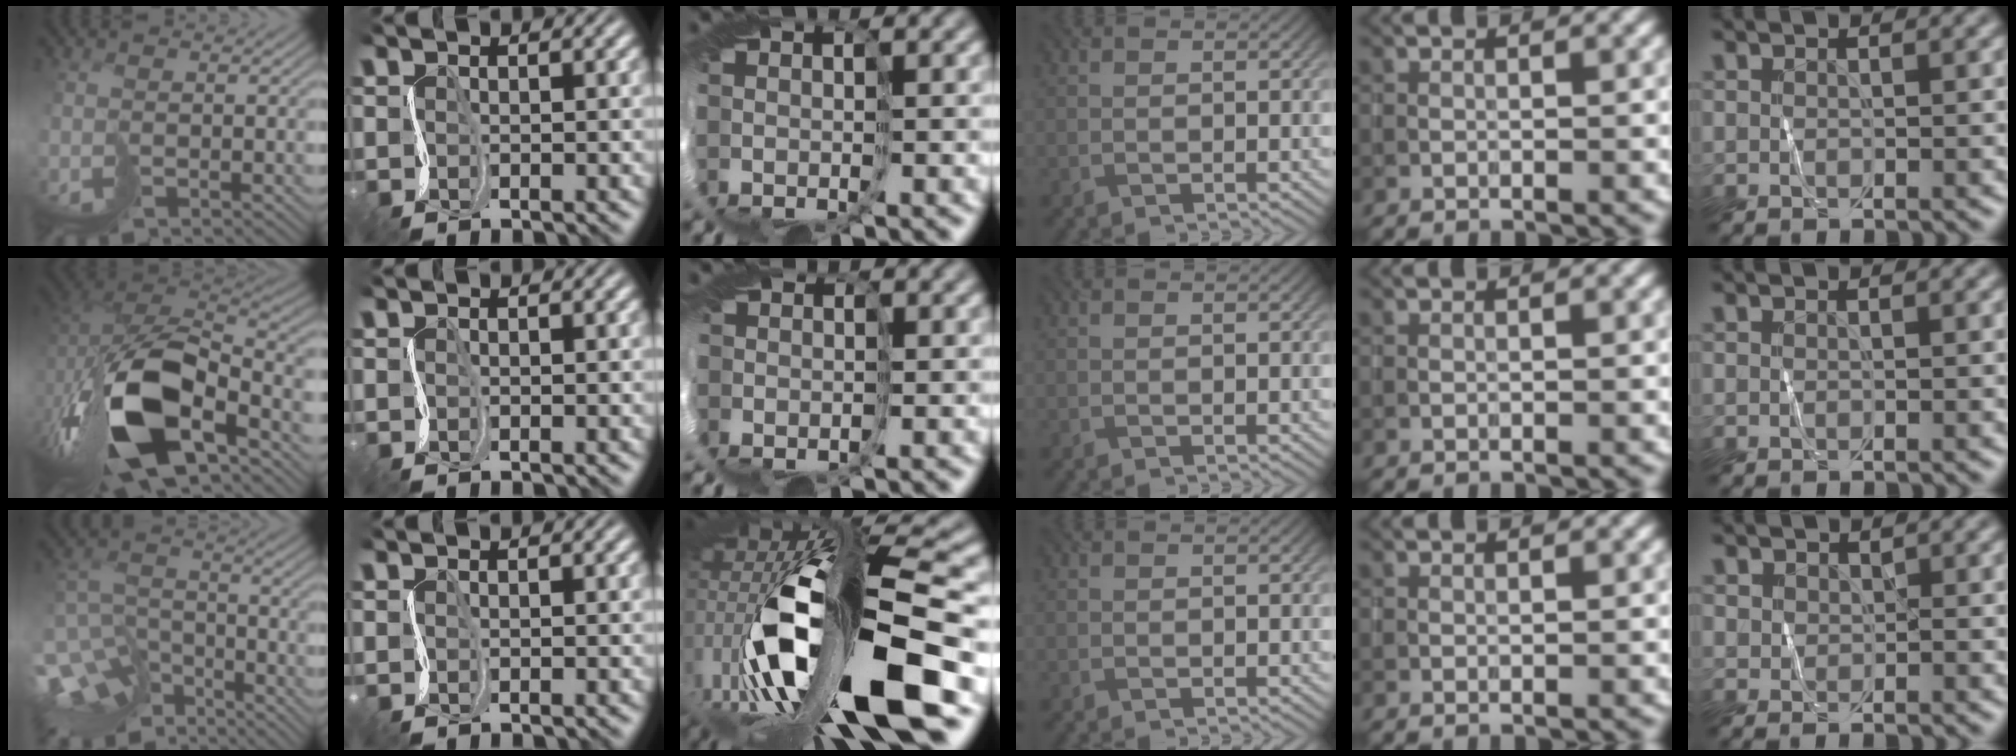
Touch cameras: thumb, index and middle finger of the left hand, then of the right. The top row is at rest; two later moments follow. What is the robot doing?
{"motion": "cut", "object": "tape"}